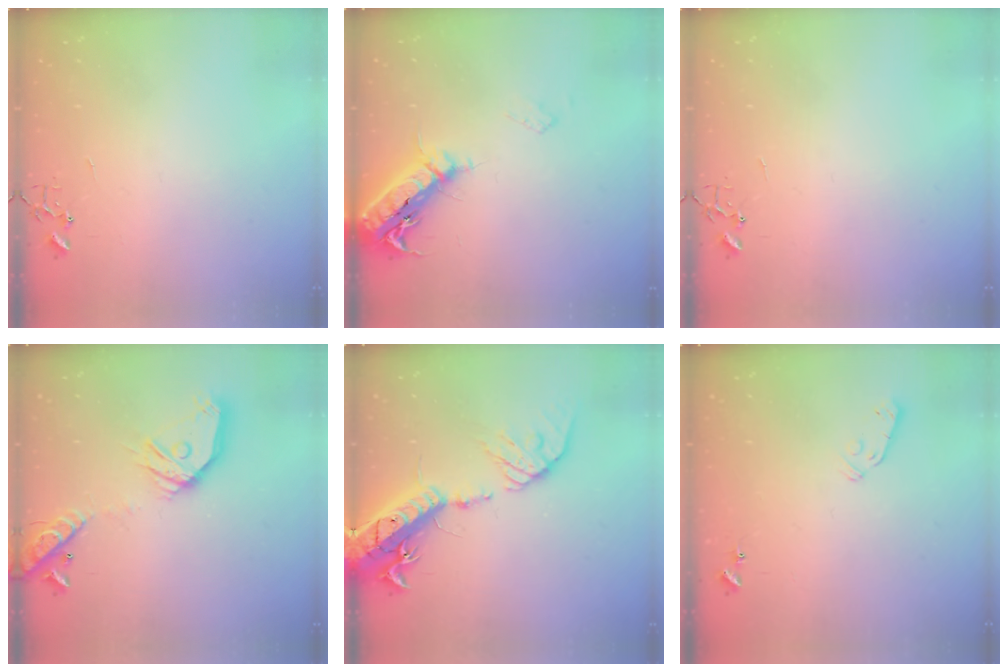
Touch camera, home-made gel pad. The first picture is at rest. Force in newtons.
{"total": 17.6, "press": 17.3, "slide": 3.5}
{"total": 0.0}
{"total": 18.8, "press": 18.6, "slide": 3.0}
{"total": 21.1, "press": 20.7, "slide": 4.1}
{"total": 5.3, "press": 5.3, "slide": 0.7}